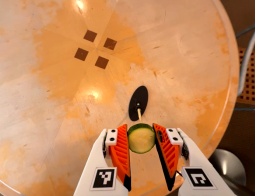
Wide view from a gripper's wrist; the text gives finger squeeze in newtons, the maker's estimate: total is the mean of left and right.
{"total": 10.0, "left": 10.2, "right": 9.8}